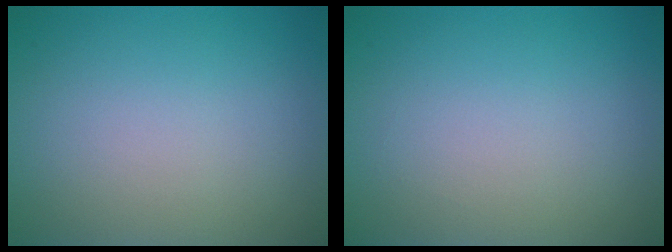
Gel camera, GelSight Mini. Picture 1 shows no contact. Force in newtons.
{"total": 0.0}